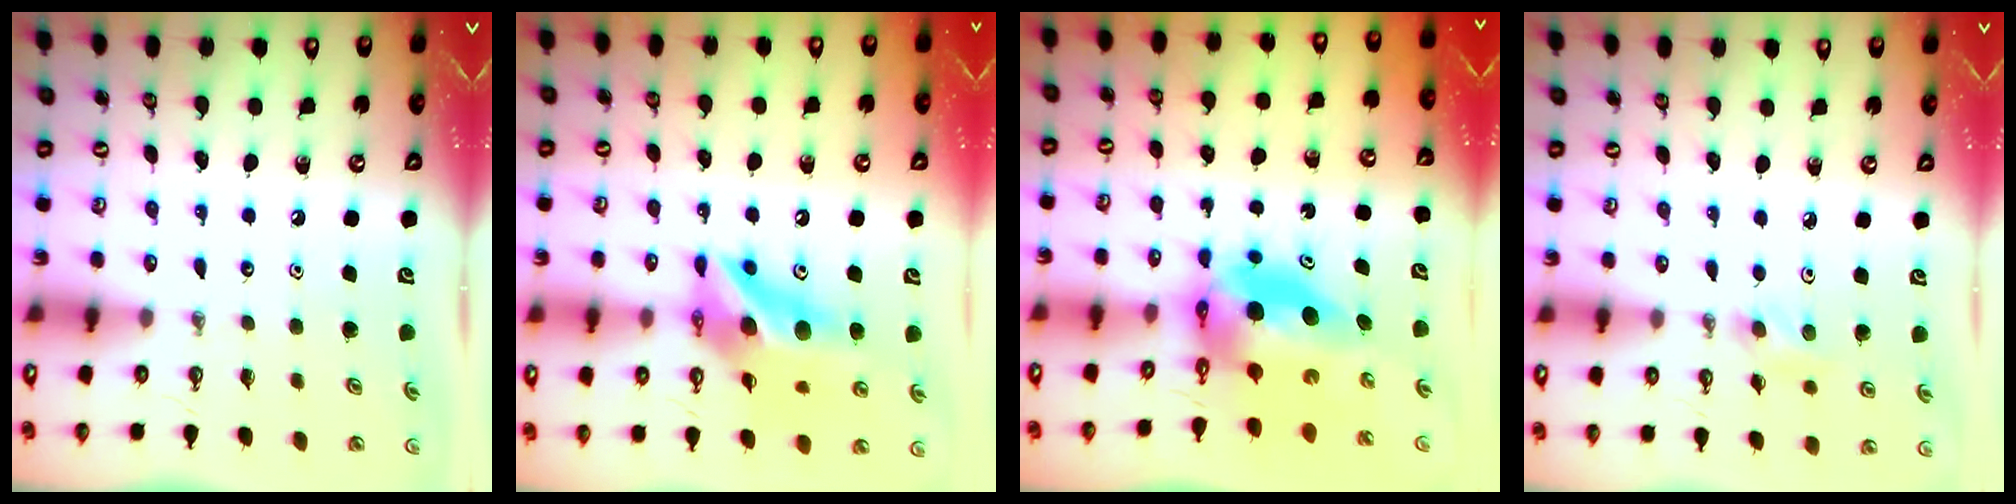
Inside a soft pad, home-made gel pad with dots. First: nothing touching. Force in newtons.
{"total": 14.6, "press": 14.5, "slide": 1.3}
{"total": 7.6, "press": 7.5, "slide": 0.9}
{"total": 3.8, "press": 3.8, "slide": 0.7}